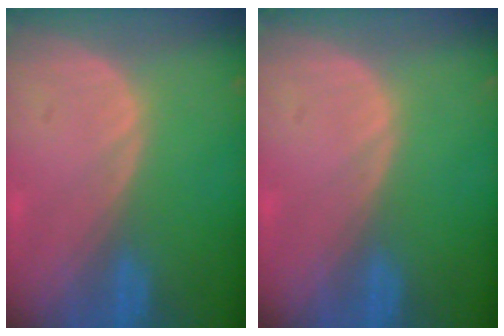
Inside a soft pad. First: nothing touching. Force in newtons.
{"total": 0.0}